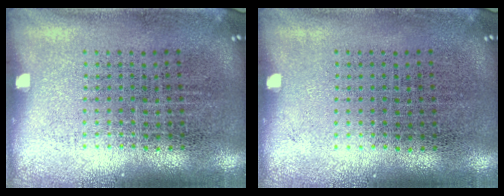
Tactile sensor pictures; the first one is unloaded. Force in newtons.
{"total": 0.0}